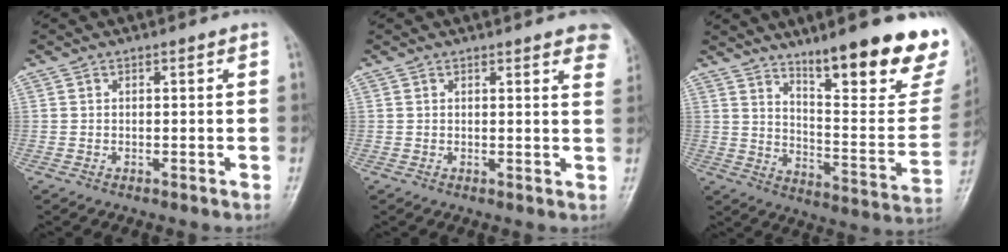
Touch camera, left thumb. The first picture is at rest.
{"total": 7.4, "force": [5.5, 1.8, 4.5], "torque": [-0.032, -0.016, 0.049]}
{"total": 24.0, "force": [16.1, 5.5, 16.9], "torque": [-0.196, -0.098, 0.238]}